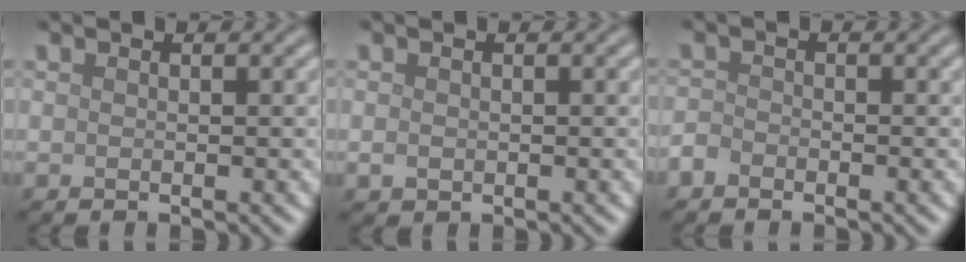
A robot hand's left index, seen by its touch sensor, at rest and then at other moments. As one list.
[{"total": 0.9, "force": [-0.1, 0.8, 0.5], "torque": [-0.009, -0.005, -0.002]}, {"total": 1.4, "force": [-1.1, 0.7, 0.3], "torque": [-0.003, 0.002, -0.028]}]